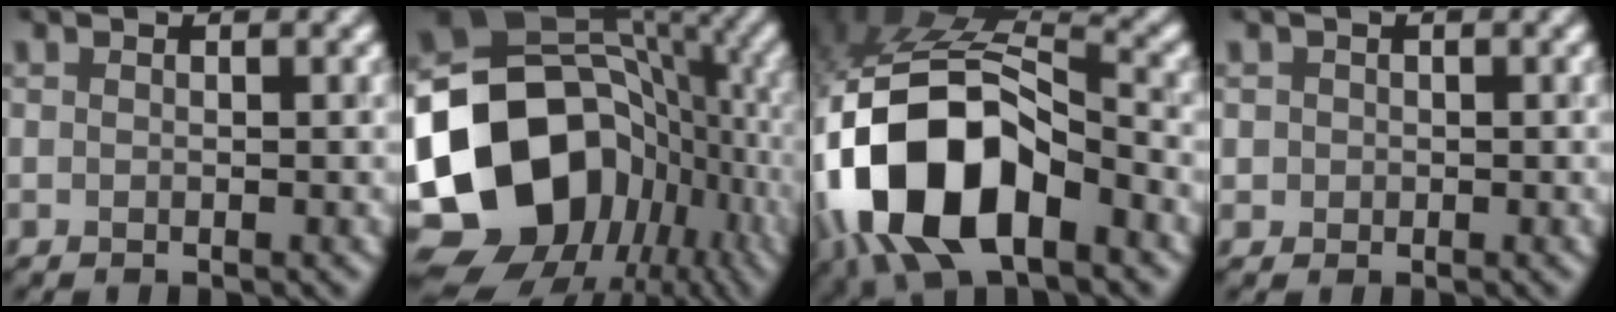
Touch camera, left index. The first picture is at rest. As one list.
[{"total": 18.7, "force": [-5.5, 14.5, 10.3], "torque": [-0.199, 0.003, -0.088]}, {"total": 14.8, "force": [-5.7, 7.9, 11.2], "torque": [-0.230, -0.013, -0.102]}, {"total": 1.0, "force": [0.2, 1.0, 0.1], "torque": [0.009, -0.003, 0.002]}]